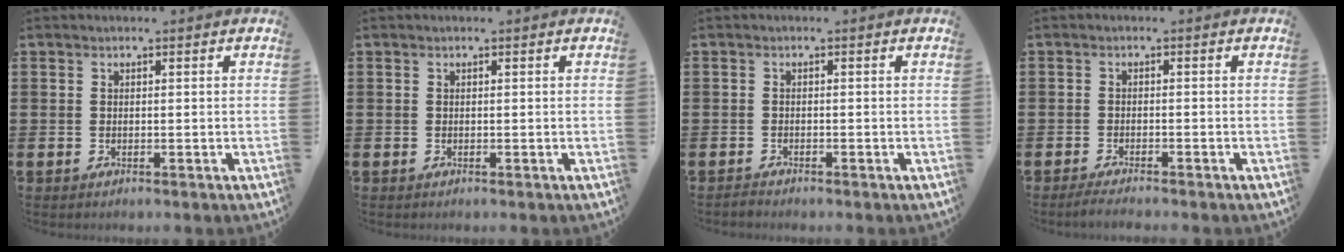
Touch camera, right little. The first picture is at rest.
{"total": 0.0}
{"total": 0.6, "force": [-0.6, 0.1, 0.1], "torque": [-0.003, -0.002, -0.013]}
{"total": 1.4, "force": [-1.2, 0.0, 0.7], "torque": [-0.012, 0.001, -0.024]}